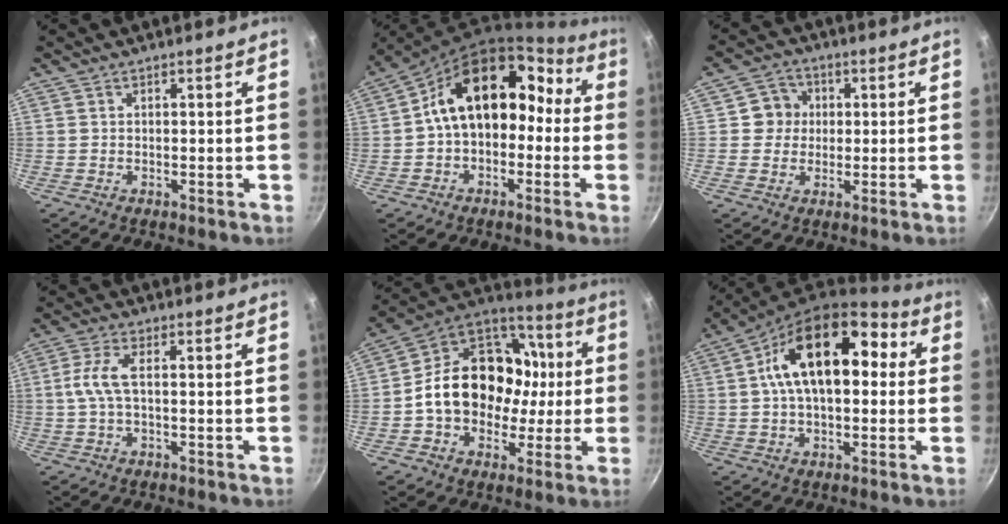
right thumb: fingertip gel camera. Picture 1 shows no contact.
{"total": 16.7, "force": [0.1, 11.2, 12.4], "torque": [-0.161, 0.058, -0.014]}
{"total": 5.8, "force": [0.5, 5.5, 1.6], "torque": [0.007, 0.009, 0.001]}
{"total": 5.2, "force": [0.2, 1.9, 4.8], "torque": [-0.125, 0.011, 0.000]}
{"total": 21.3, "force": [-0.5, 16.0, 14.1], "torque": [-0.183, 0.046, -0.005]}
{"total": 19.2, "force": [3.5, 10.8, 15.5], "torque": [-0.234, 0.035, 0.044]}